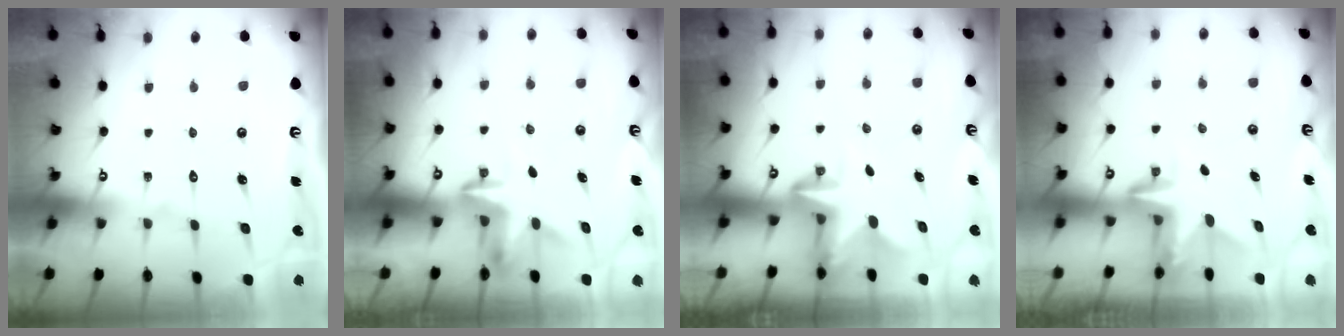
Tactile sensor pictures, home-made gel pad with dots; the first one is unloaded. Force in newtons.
{"total": 3.3, "press": 3.3, "slide": 0.2}
{"total": 2.4, "press": 2.3, "slide": 0.4}
{"total": 3.1, "press": 3.1, "slide": 0.2}